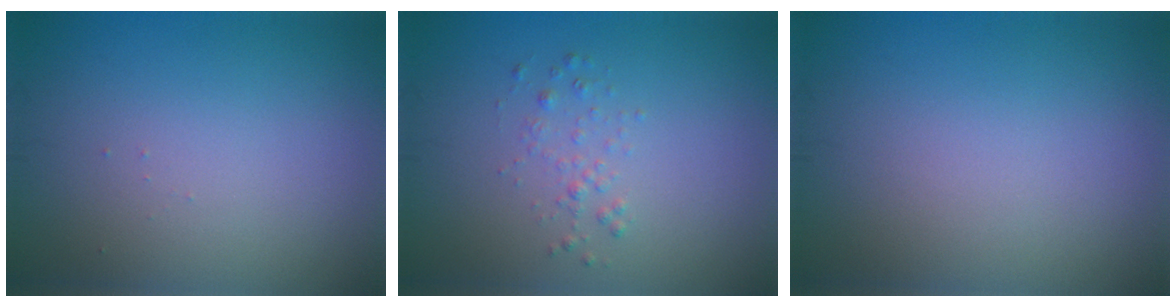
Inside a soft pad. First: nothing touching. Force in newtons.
{"total": 1.1, "press": 1.1, "slide": 0.1}
{"total": 0.0}